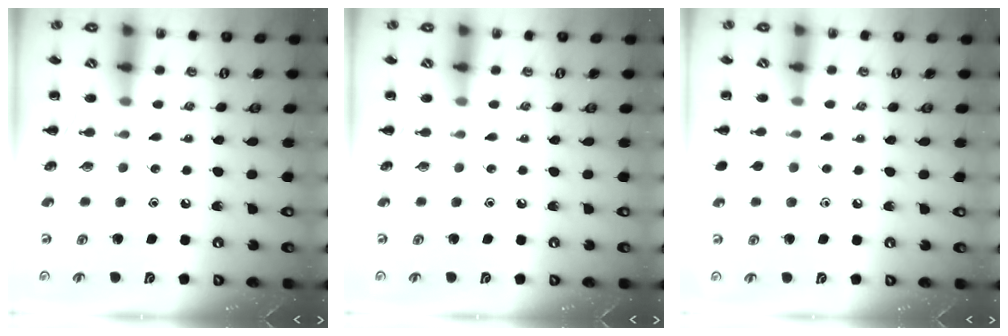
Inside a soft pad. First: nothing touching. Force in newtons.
{"total": 0.0}
{"total": 3.2, "press": 2.9, "slide": 1.4}